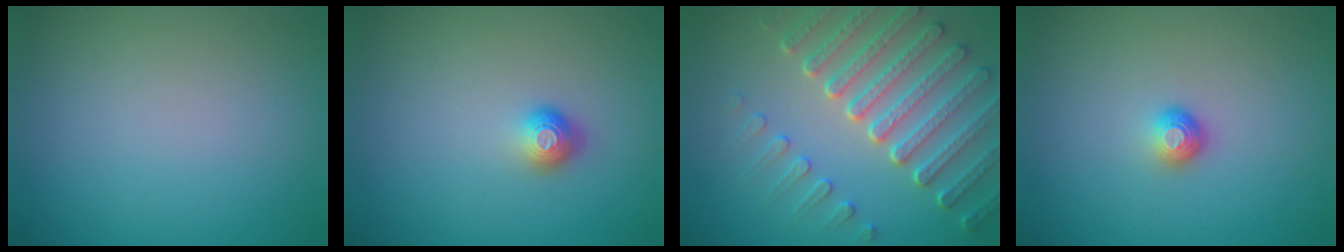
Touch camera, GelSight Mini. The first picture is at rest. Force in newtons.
{"total": 1.7, "press": 1.3, "slide": 1.2}
{"total": 7.3, "press": 5.6, "slide": 4.7}
{"total": 1.5, "press": 1.1, "slide": 1.1}